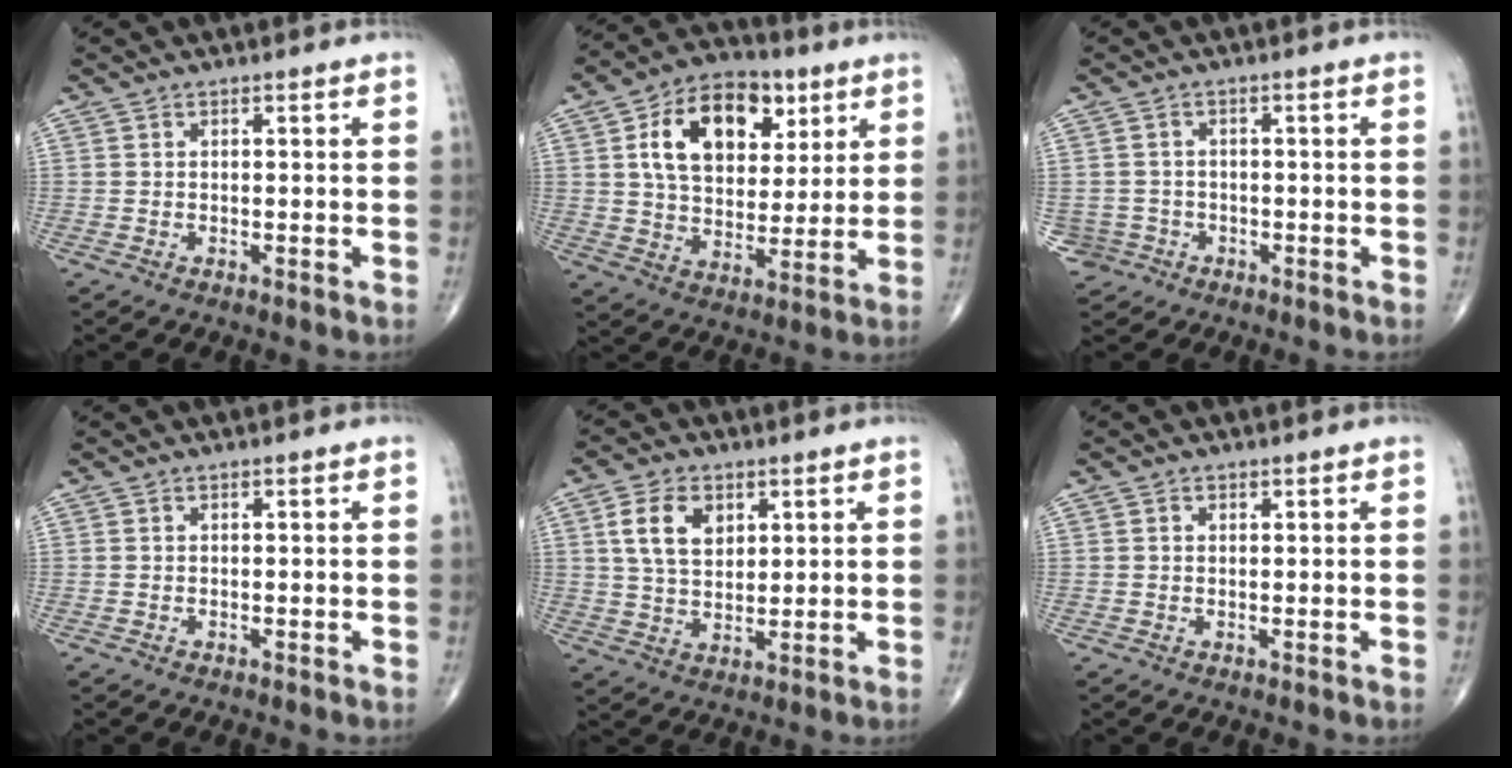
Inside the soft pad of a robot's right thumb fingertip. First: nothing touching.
{"total": 17.7, "force": [6.3, 11.4, 11.9], "torque": [-0.162, -0.010, 0.105]}
{"total": 3.9, "force": [-1.6, 3.6, -0.2], "torque": [0.017, 0.014, -0.027]}
{"total": 0.0}
{"total": 8.2, "force": [3.0, 5.3, 5.6], "torque": [-0.093, -0.011, 0.058]}
{"total": 0.6, "force": [0.3, 0.5, 0.2], "torque": [-0.003, -0.002, 0.005]}